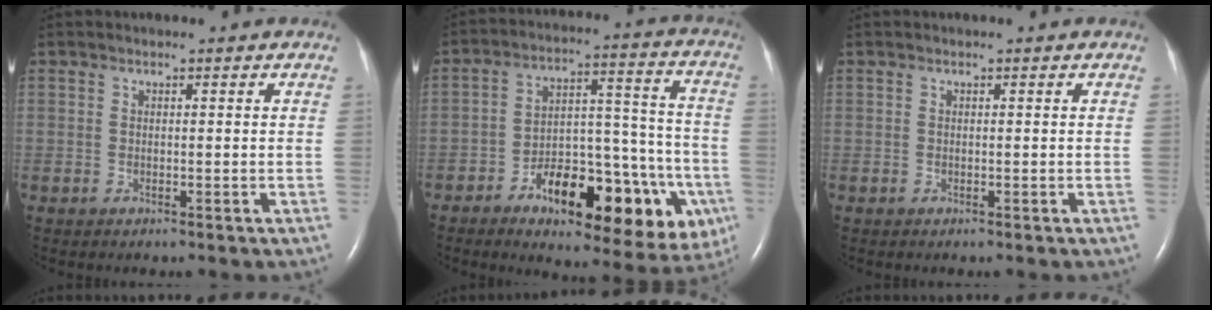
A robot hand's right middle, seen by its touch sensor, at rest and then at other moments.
{"total": 21.0, "force": [-9.5, 8.0, 16.9], "torque": [-0.182, 0.035, -0.124]}
{"total": 0.0}